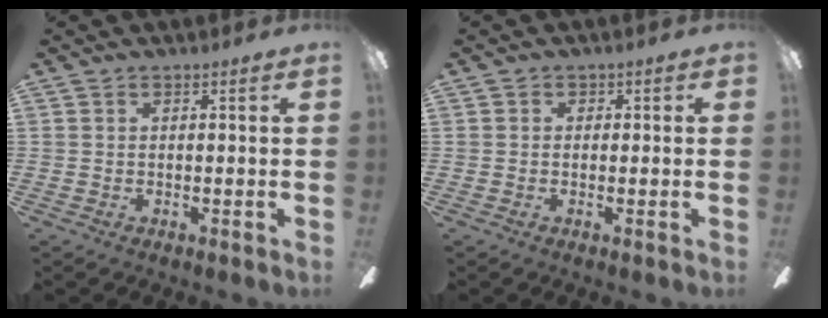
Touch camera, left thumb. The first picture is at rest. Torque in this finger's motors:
{"motor_torque": [0.14, -0.08, -0.33, 0.17, -0.05]}